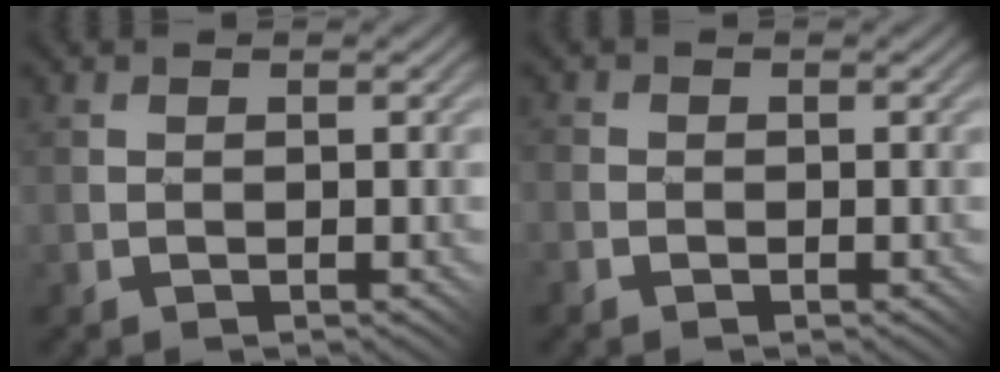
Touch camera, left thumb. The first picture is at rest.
{"total": 1.5, "force": [-0.7, 1.3, 0.3], "torque": [0.000, -0.003, -0.020]}